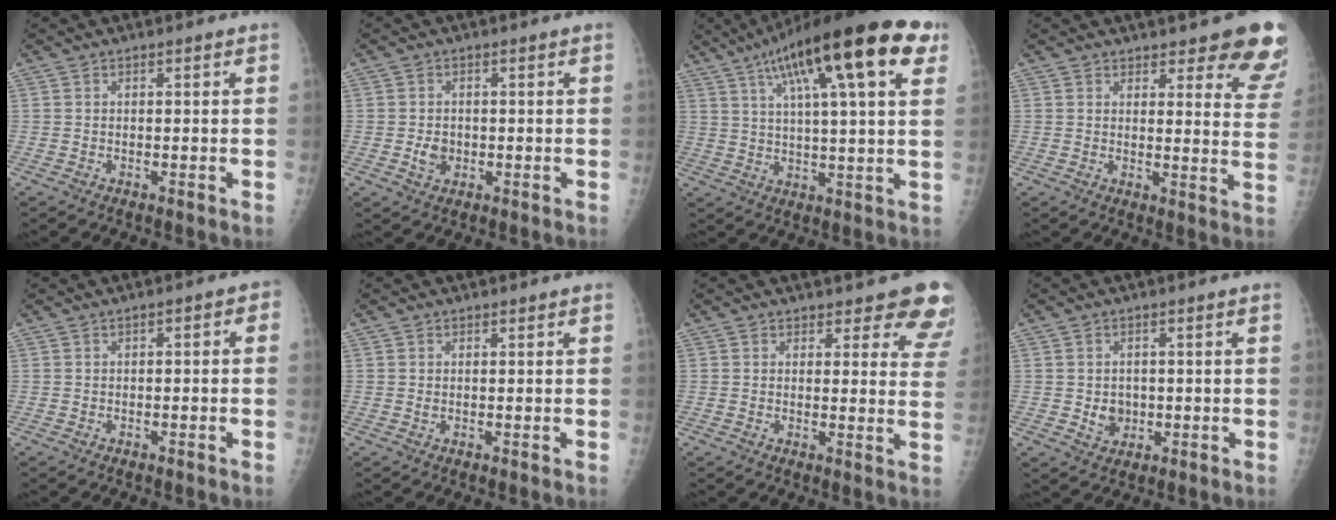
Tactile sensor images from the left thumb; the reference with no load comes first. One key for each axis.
{"total": 2.9, "fx": -0.5, "fy": 2.3, "fz": 1.6, "tx": -0.018, "ty": 0.002, "tz": -0.005}
{"total": 24.5, "fx": 11.8, "fy": 5.8, "fz": 20.6, "tx": -0.314, "ty": 0.006, "tz": 0.176}
{"total": 11.3, "fx": 9.4, "fy": 3.7, "fz": 5.2, "tx": -0.011, "ty": -0.061, "tz": 0.086}
{"total": 1.9, "fx": -0.3, "fy": 1.0, "fz": 1.5, "tx": -0.009, "ty": 0.013, "tz": -0.011}
{"total": 0.6, "fx": 0.3, "fy": 0.4, "fz": 0.3, "tx": -0.002, "ty": -0.002, "tz": 0.004}
{"total": 9.8, "fx": 8.7, "fy": 3.9, "fz": 2.5, "tx": 0.028, "ty": -0.052, "tz": 0.067}
{"total": 3.5, "fx": -0.2, "fy": 3.1, "fz": 1.7, "tx": -0.010, "ty": 0.000, "tz": 0.006}